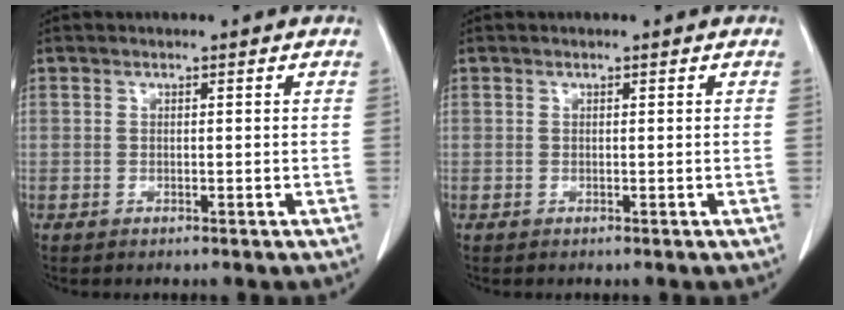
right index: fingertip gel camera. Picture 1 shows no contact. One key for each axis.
{"total": 0.0}